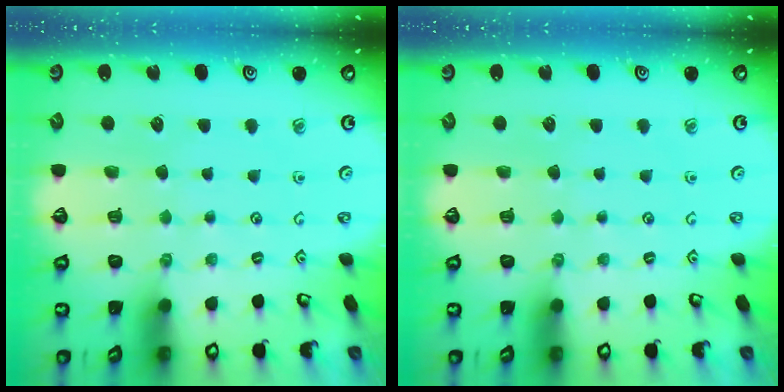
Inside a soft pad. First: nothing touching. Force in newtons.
{"total": 0.0}